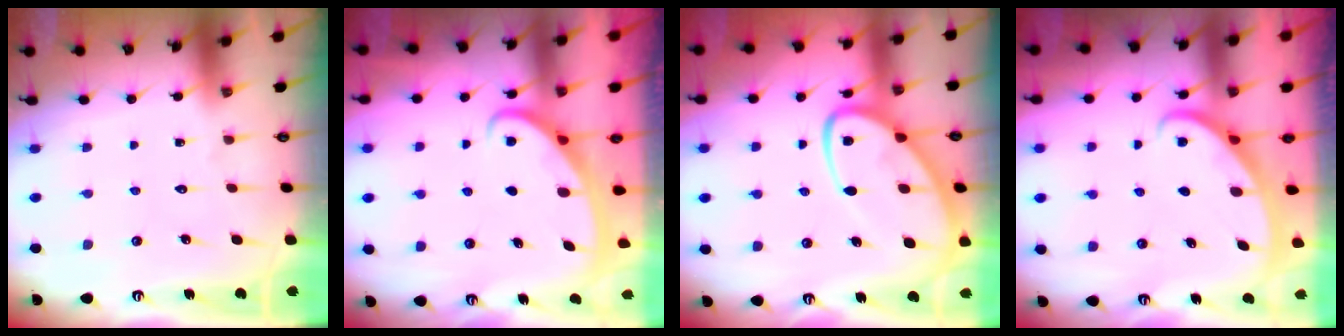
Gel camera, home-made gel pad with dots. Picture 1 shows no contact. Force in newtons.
{"total": 2.8, "press": 2.8, "slide": 0.4}
{"total": 13.2, "press": 13.1, "slide": 1.2}
{"total": 2.8, "press": 2.8, "slide": 0.1}